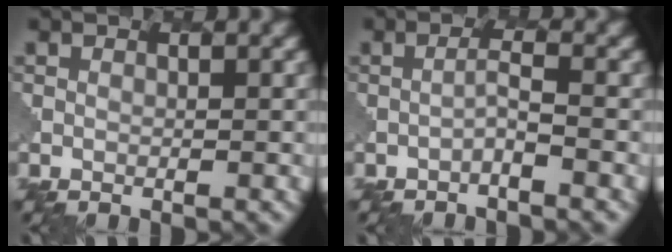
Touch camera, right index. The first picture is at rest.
{"total": 0.9, "force": [-0.6, -0.6, 0.2], "torque": [-0.009, 0.011, -0.020]}